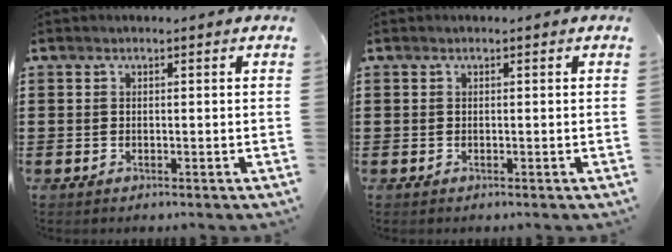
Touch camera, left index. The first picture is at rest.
{"total": 0.0}